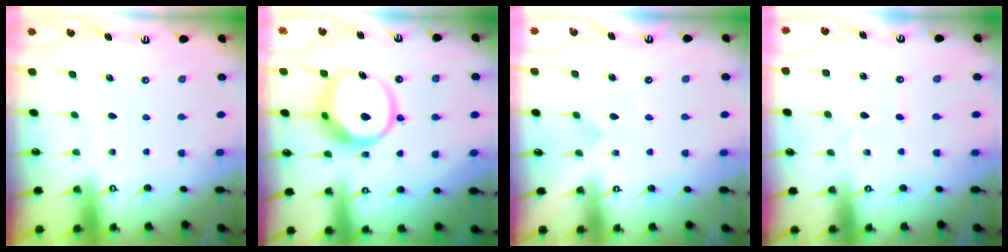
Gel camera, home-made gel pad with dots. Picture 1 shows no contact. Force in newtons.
{"total": 12.0, "press": 11.9, "slide": 1.5}
{"total": 4.3, "press": 4.3, "slide": 0.3}
{"total": 2.3, "press": 2.3, "slide": 0.3}